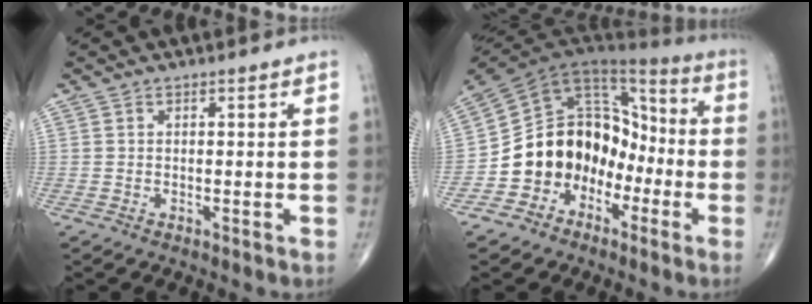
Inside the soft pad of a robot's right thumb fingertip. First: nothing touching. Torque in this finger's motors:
{"motor_torque": [1.89, 2.67, 0.23, -0.33, 0.17]}